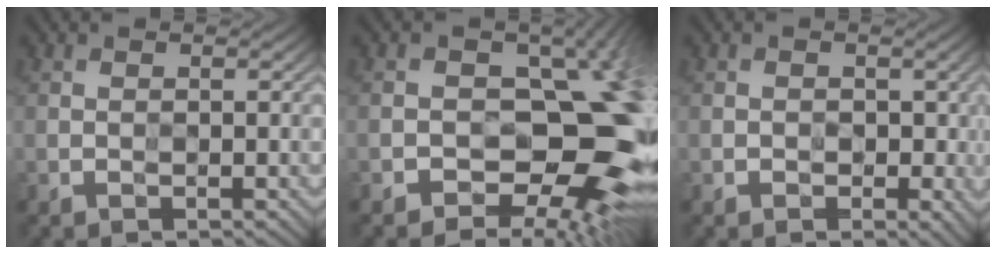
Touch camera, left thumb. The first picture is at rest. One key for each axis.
{"total": 12.2, "fx": -3.1, "fy": 7.3, "fz": 9.3, "tx": -0.077, "ty": -0.004, "tz": -0.057}
{"total": 1.4, "fx": -0.2, "fy": 1.3, "fz": 0.6, "tx": -0.008, "ty": -0.010, "tz": -0.004}